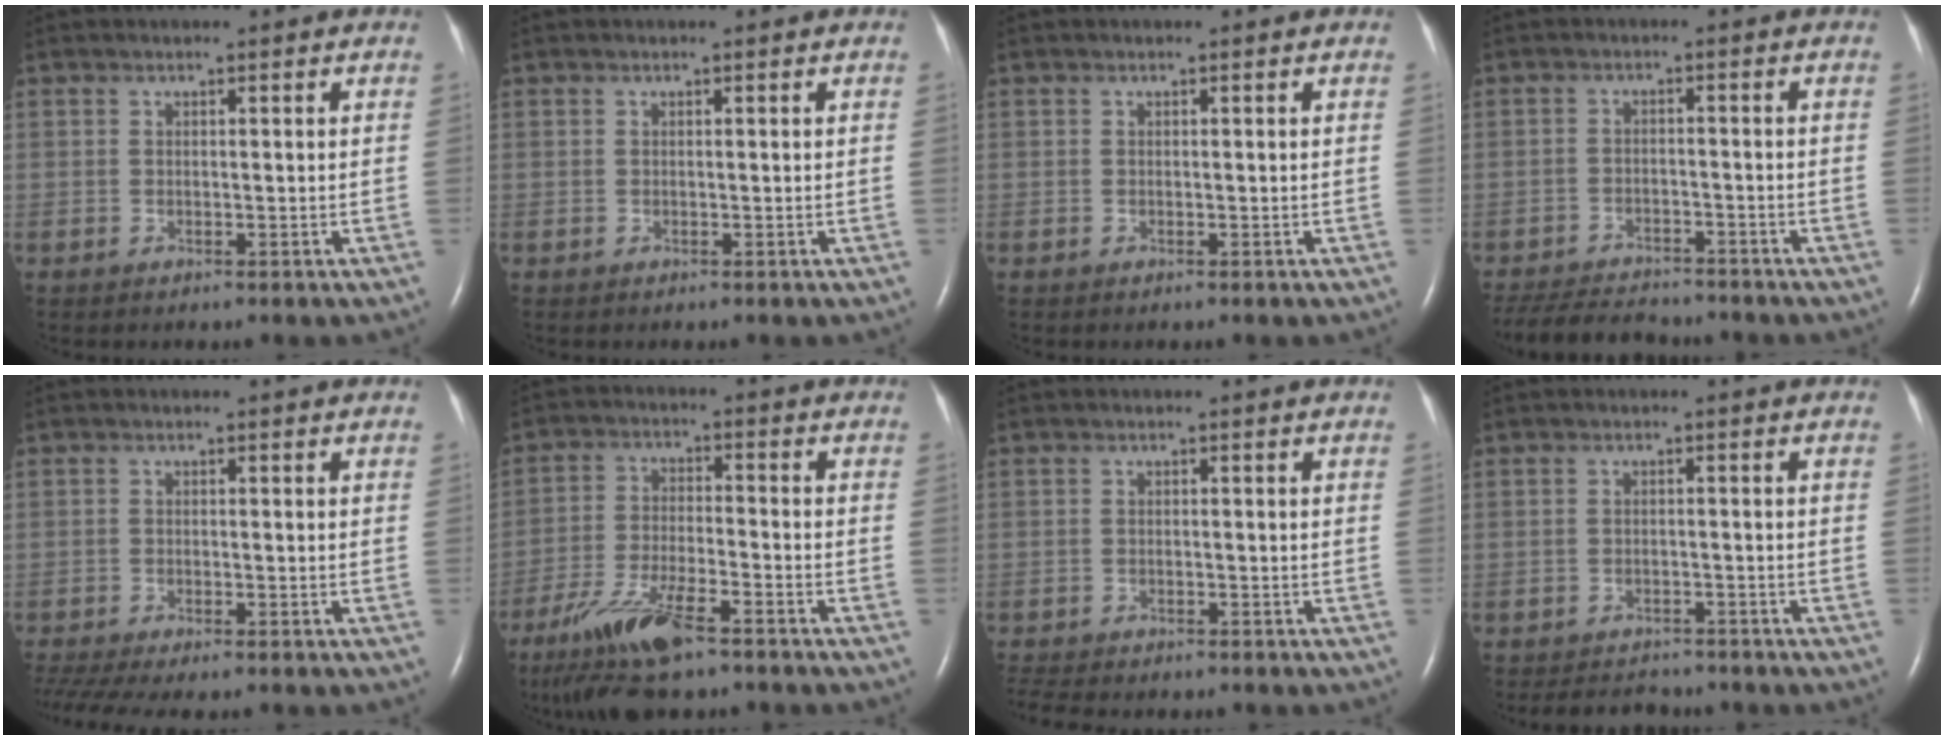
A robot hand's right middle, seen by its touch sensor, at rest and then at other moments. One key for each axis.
{"total": 0.0}
{"total": 0.0}
{"total": 10.1, "fx": -9.4, "fy": 2.0, "fz": 3.0, "tx": -0.056, "ty": -0.009, "tz": -0.141}
{"total": 9.0, "fx": -7.7, "fy": 1.2, "fz": 4.6, "tx": -0.078, "ty": -0.008, "tz": -0.121}
{"total": 11.6, "fx": -8.1, "fy": 2.0, "fz": 8.1, "tx": -0.164, "ty": -0.028, "tz": -0.146}
{"total": 7.0, "fx": -6.1, "fy": 1.7, "fz": 2.9, "tx": -0.050, "ty": -0.007, "tz": -0.089}
{"total": 5.6, "fx": -5.4, "fy": 1.6, "fz": 0.8, "tx": -0.015, "ty": -0.005, "tz": -0.074}